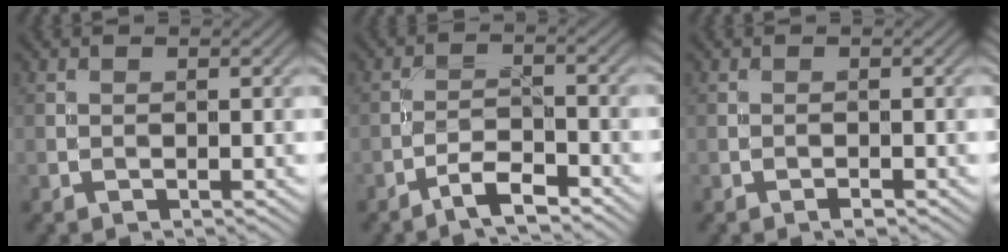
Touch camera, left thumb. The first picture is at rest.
{"total": 4.2, "force": [-3.4, 0.9, 2.4], "torque": [-0.044, 0.006, -0.067]}
{"total": 0.7, "force": [-0.5, 0.2, 0.4], "torque": [-0.005, 0.001, -0.010]}